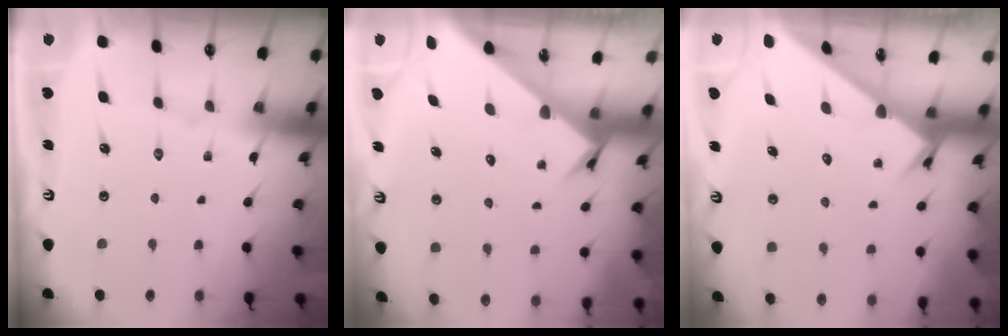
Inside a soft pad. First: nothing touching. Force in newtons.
{"total": 2.6, "press": 2.6, "slide": 0.2}
{"total": 2.9, "press": 2.9, "slide": 0.1}